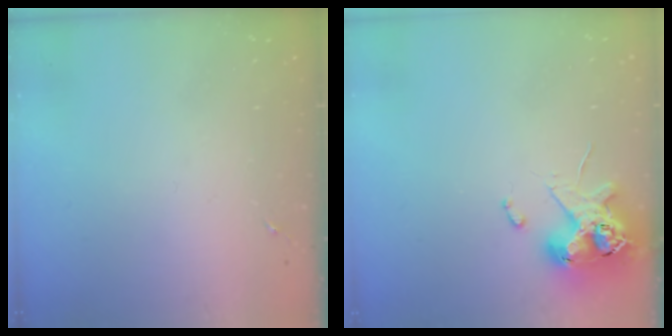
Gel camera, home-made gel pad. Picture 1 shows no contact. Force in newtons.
{"total": 11.7, "press": 11.5, "slide": 1.7}